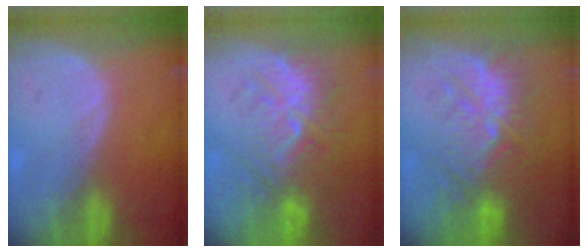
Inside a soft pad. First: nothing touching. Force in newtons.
{"total": 9.4, "press": 9.1, "slide": 2.6}
{"total": 9.3, "press": 9.1, "slide": 1.8}